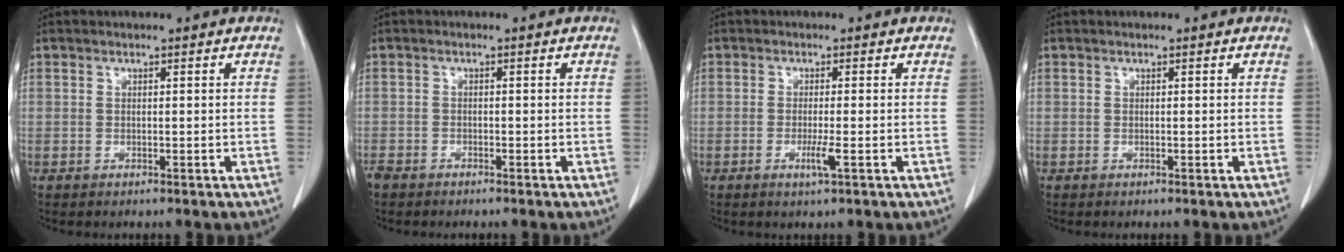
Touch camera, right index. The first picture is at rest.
{"total": 2.1, "force": [-1.8, 0.9, 0.6], "torque": [-0.014, -0.002, -0.032]}
{"total": 2.4, "force": [-0.9, -0.2, 2.2], "torque": [-0.043, -0.006, -0.015]}
{"total": 0.0}